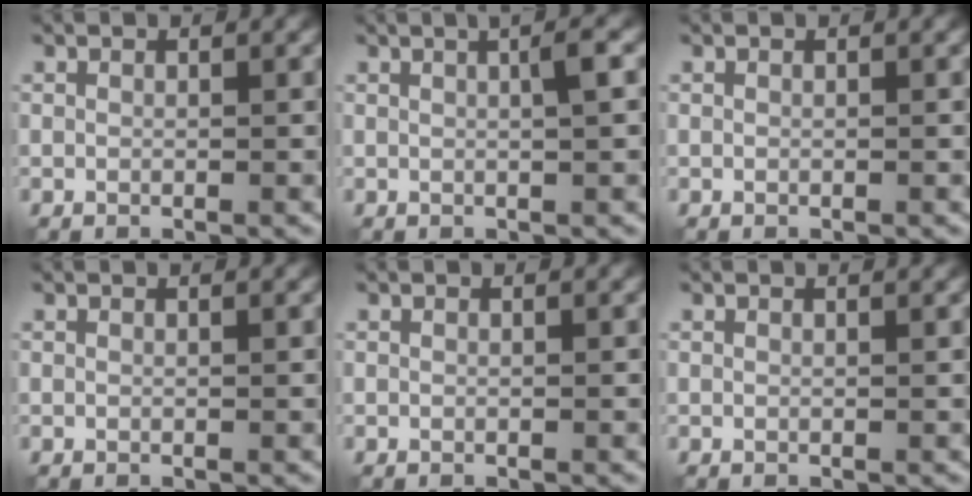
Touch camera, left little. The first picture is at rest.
{"total": 2.8, "force": [0.8, 0.7, 2.6], "torque": [-0.021, 0.005, 0.004]}
{"total": 0.0}
{"total": 0.6, "force": [0.4, 0.1, 0.3], "torque": [0.000, 0.004, 0.006]}
{"total": 0.0}
{"total": 1.0, "force": [0.8, 0.3, 0.5], "torque": [-0.003, 0.002, 0.007]}